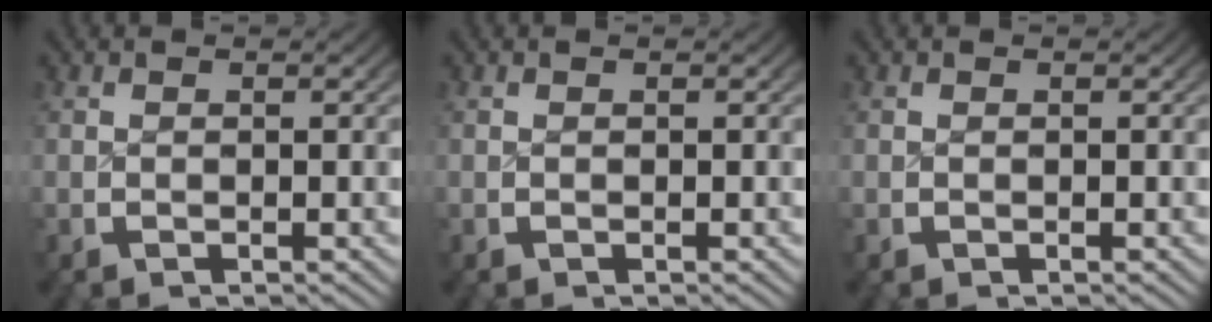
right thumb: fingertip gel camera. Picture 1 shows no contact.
{"total": 0.0}
{"total": 0.0}